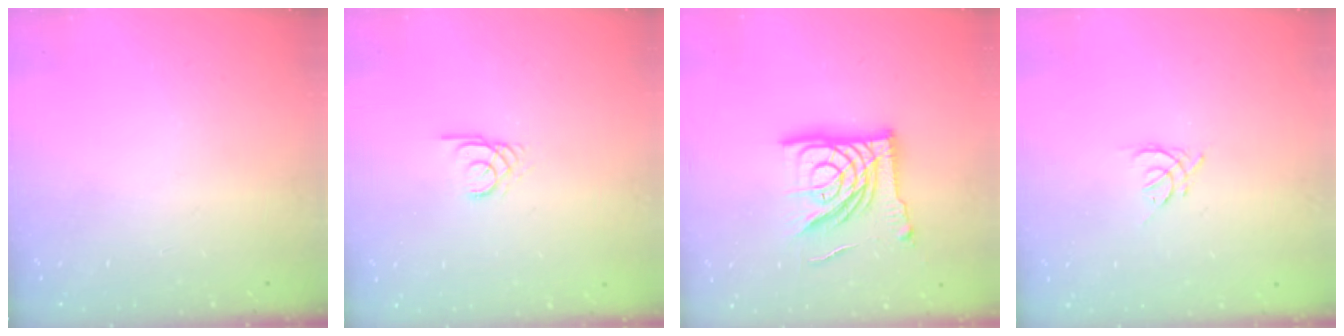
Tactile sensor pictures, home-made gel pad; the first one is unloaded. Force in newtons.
{"total": 2.1, "press": 2.1, "slide": 0.2}
{"total": 17.0, "press": 16.9, "slide": 0.9}
{"total": 2.6, "press": 2.5, "slide": 0.6}